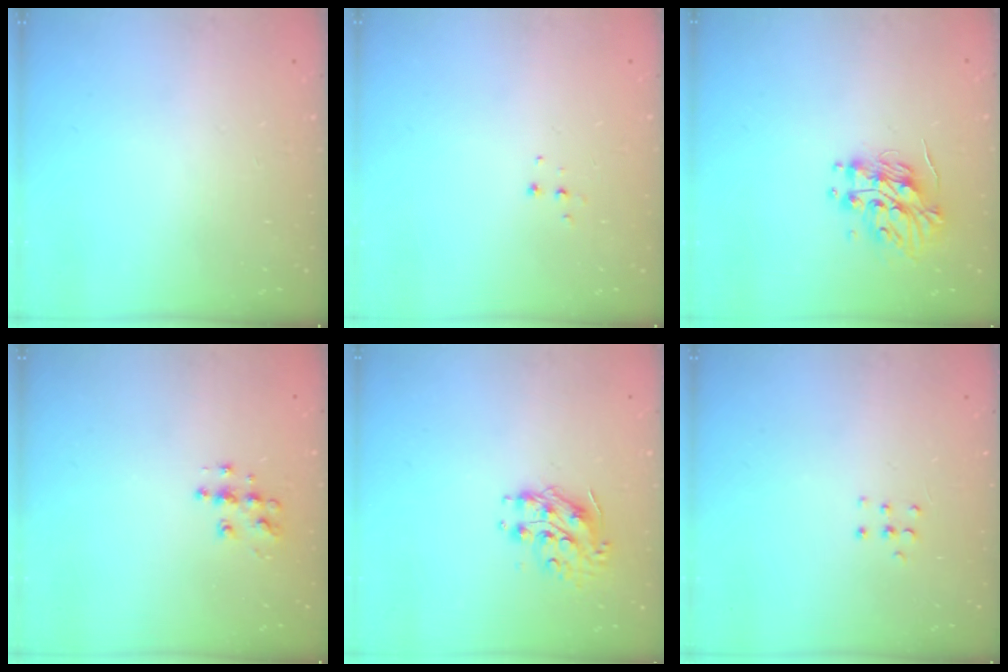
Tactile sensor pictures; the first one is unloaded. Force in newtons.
{"total": 3.9, "press": 3.9, "slide": 0.4}
{"total": 12.2, "press": 12.1, "slide": 1.2}
{"total": 7.5, "press": 7.5, "slide": 0.3}
{"total": 9.0, "press": 9.0, "slide": 0.4}
{"total": 3.8, "press": 3.8, "slide": 0.4}